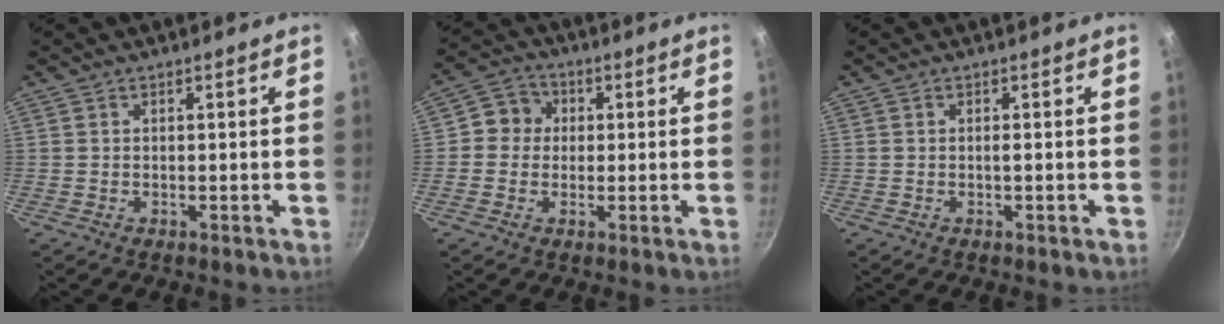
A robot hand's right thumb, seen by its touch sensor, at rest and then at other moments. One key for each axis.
{"total": 5.6, "fx": 0.4, "fy": 5.3, "fz": 1.9, "tx": 0.001, "ty": 0.011, "tz": -0.009}
{"total": 0.6, "fx": -0.2, "fy": 0.0, "fz": 0.5, "tx": -0.012, "ty": 0.003, "tz": -0.004}